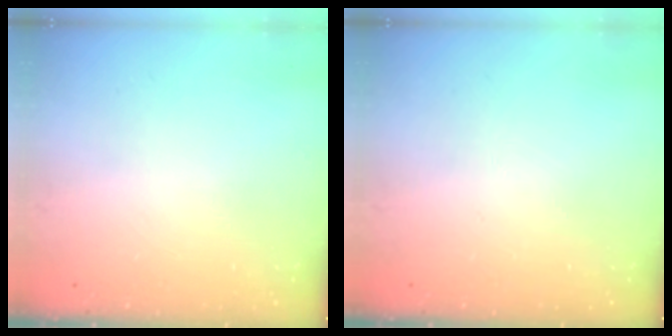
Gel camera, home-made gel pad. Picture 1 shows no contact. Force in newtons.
{"total": 0.0}